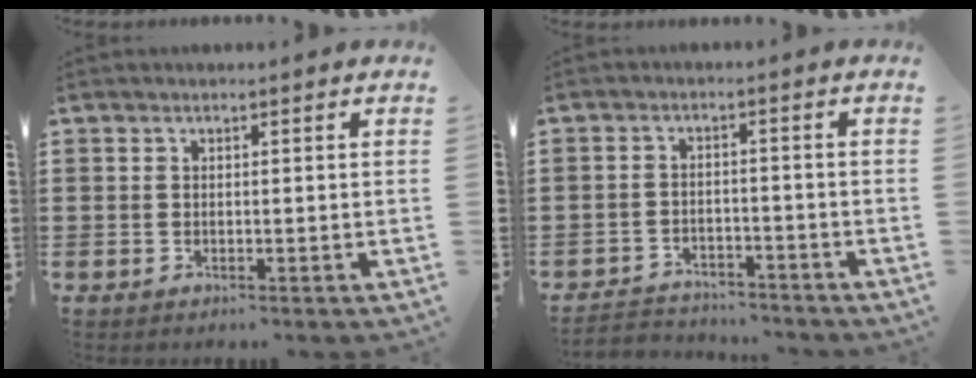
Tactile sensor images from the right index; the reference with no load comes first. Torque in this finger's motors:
{"motor_torque": [0.46, 1.37, -1.05, -0.21]}